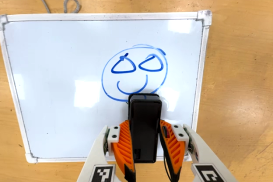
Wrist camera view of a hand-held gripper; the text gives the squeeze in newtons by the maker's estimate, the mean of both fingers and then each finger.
{"total": 4.8, "left": 3.0, "right": 6.6}